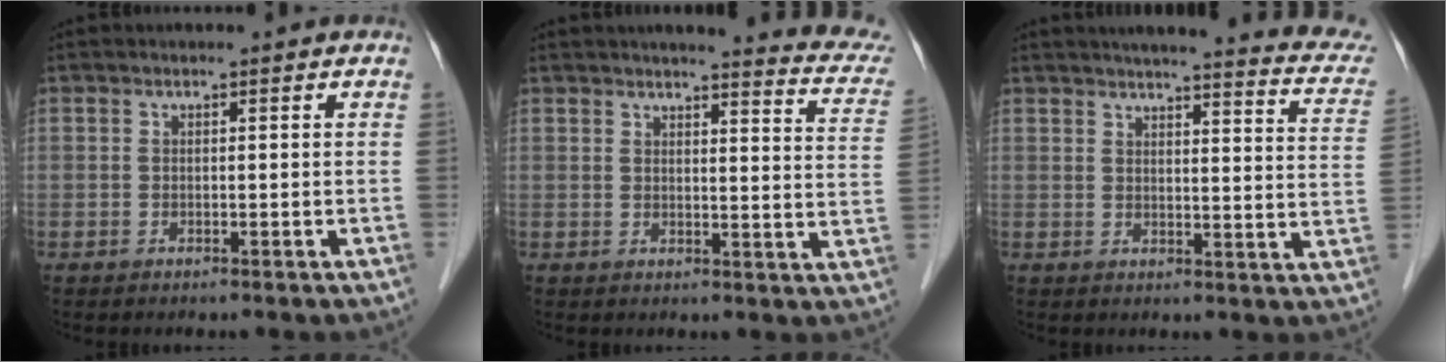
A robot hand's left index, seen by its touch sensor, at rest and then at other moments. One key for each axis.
{"total": 13.6, "fx": 12.4, "fy": 1.1, "fz": 5.4, "tx": -0.049, "ty": -0.049, "tz": 0.114}
{"total": 21.1, "fx": 18.7, "fy": 2.6, "fz": 9.5, "tx": -0.111, "ty": -0.029, "tz": 0.202}